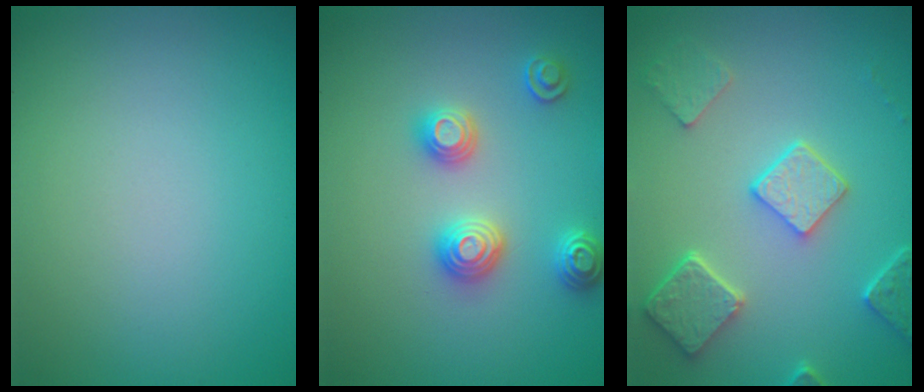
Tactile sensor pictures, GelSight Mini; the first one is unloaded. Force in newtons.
{"total": 2.9, "press": 2.9, "slide": 0.2}
{"total": 4.9, "press": 3.9, "slide": 2.8}